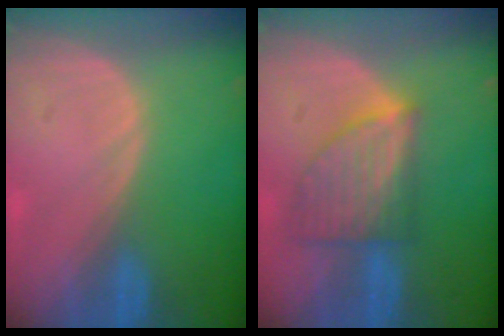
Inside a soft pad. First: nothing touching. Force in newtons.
{"total": 7.1, "press": 6.6, "slide": 2.5}